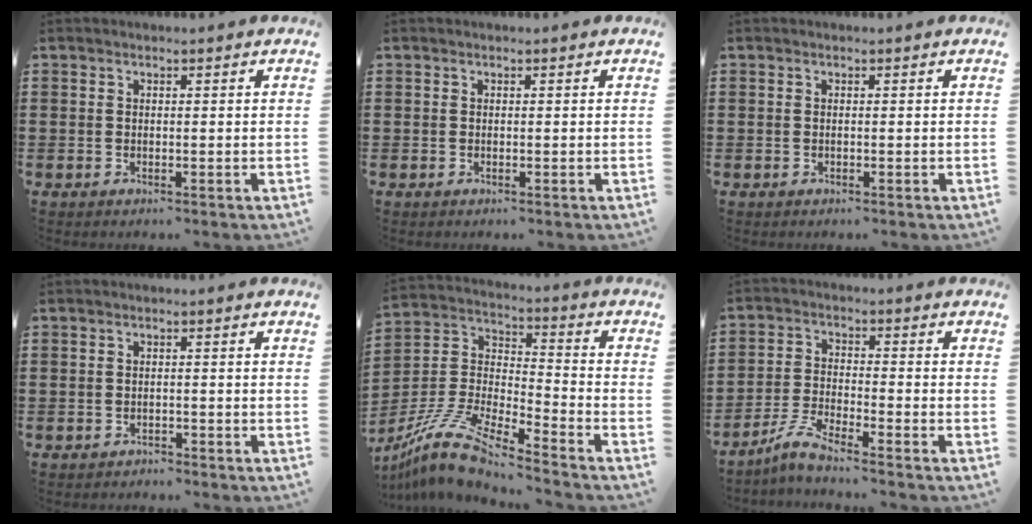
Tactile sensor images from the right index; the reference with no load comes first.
{"total": 0.0}
{"total": 0.0}
{"total": 1.1, "force": [-1.1, 0.1, -0.1], "torque": [-0.003, 0.001, -0.025]}
{"total": 11.2, "force": [-9.7, 1.5, 5.5], "torque": [-0.130, 0.003, -0.199]}
{"total": 4.9, "force": [-4.3, -0.1, 2.4], "torque": [-0.069, -0.014, -0.088]}